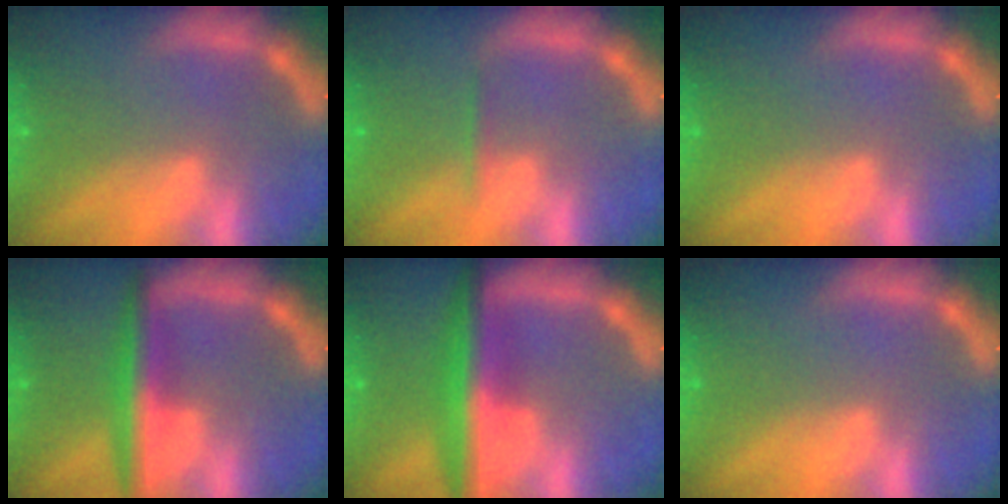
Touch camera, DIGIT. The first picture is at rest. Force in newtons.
{"total": 0.9}
{"total": 0.0}
{"total": 5.0}
{"total": 7.1}
{"total": 0.0}